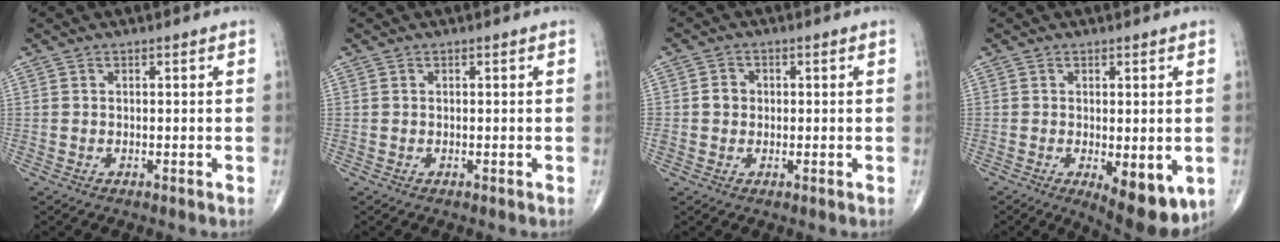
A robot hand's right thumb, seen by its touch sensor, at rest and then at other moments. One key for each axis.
{"total": 0.0}
{"total": 2.7, "fx": 0.1, "fy": 2.5, "fz": 1.1, "tx": -0.004, "ty": 0.005, "tz": -0.001}
{"total": 9.8, "fx": -3.0, "fy": 3.8, "fz": 8.5, "tx": -0.106, "ty": -0.021, "tz": -0.034}